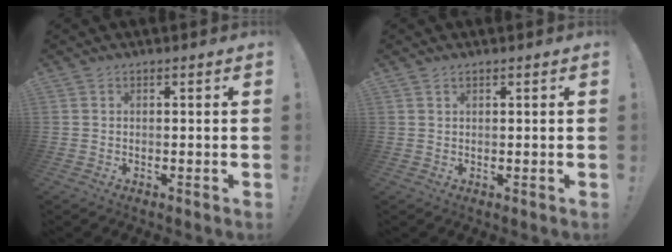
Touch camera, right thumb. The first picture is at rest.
{"total": 0.9, "force": [0.7, 0.4, 0.4], "torque": [-0.007, -0.001, 0.013]}